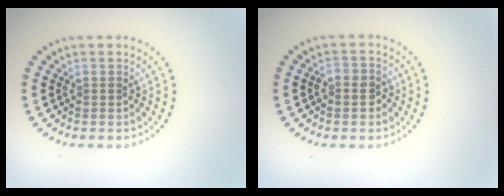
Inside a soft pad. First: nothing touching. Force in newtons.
{"total": 1.9, "press": 1.8, "slide": 0.5}